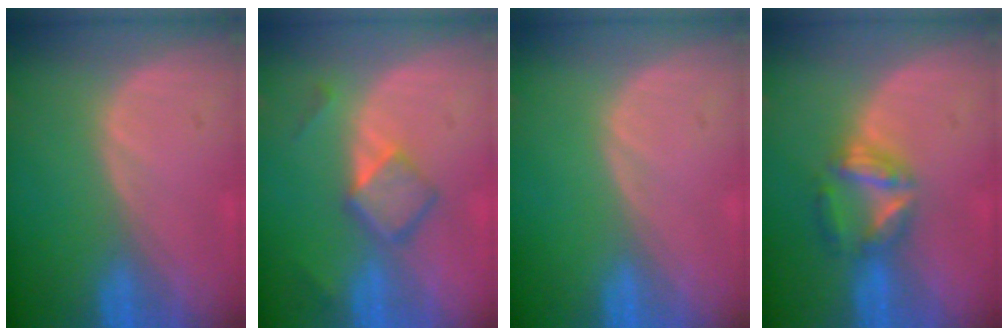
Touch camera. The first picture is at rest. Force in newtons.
{"total": 5.1, "press": 4.7, "slide": 2.2}
{"total": 0.0}
{"total": 6.0, "press": 5.4, "slide": 2.4}